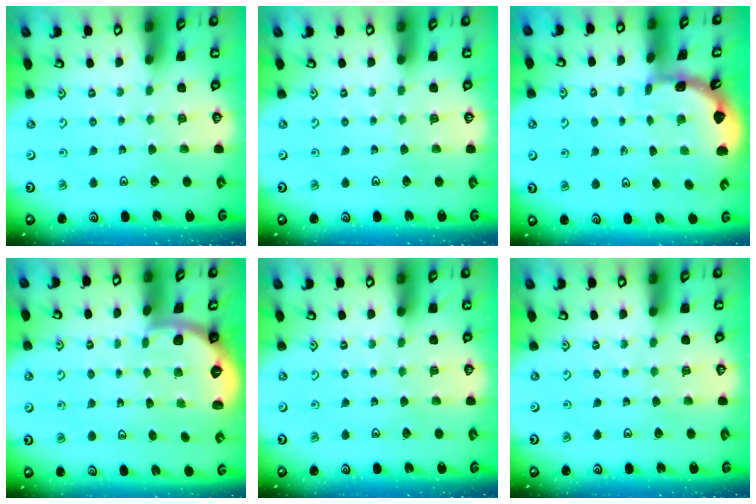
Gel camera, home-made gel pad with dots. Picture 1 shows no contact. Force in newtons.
{"total": 0.0}
{"total": 1.6, "press": 1.6, "slide": 0.1}
{"total": 1.6, "press": 1.6, "slide": 0.1}
{"total": 0.0}
{"total": 0.0}